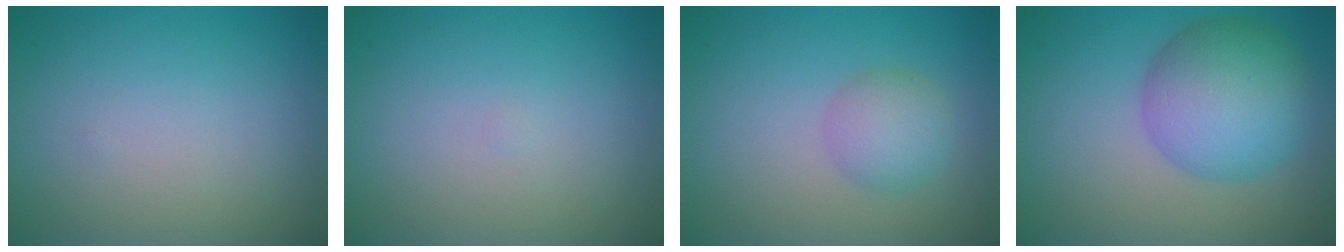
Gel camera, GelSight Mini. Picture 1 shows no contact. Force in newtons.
{"total": 0.0}
{"total": 2.9, "press": 2.9, "slide": 0.1}
{"total": 7.7, "press": 7.7, "slide": 0.3}